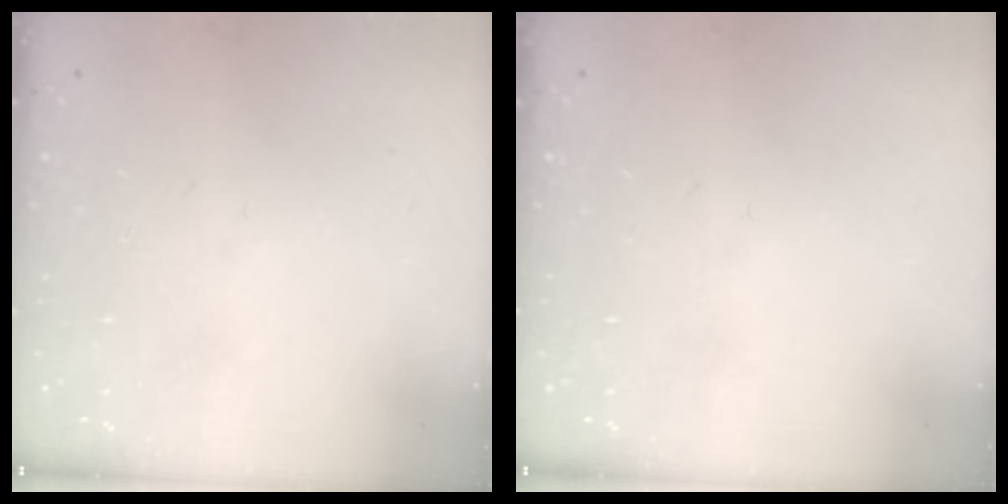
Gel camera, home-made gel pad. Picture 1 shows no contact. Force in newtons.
{"total": 0.0}